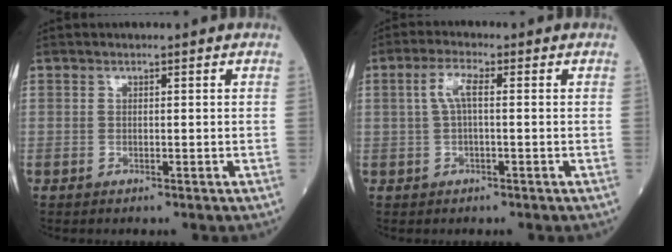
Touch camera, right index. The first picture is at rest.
{"total": 3.6, "force": [0.5, 0.7, 3.4], "torque": [-0.074, 0.013, 0.011]}